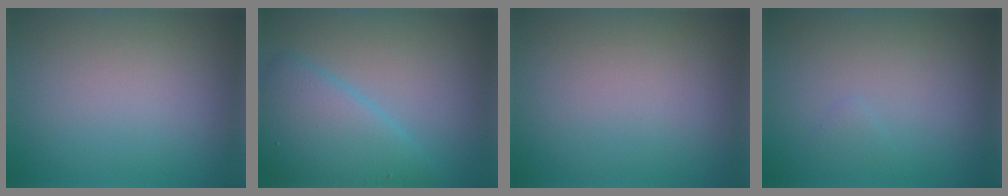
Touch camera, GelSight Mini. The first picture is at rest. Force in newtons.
{"total": 5.3, "press": 5.3, "slide": 0.2}
{"total": 0.0}
{"total": 0.5, "press": 0.5, "slide": 0.1}